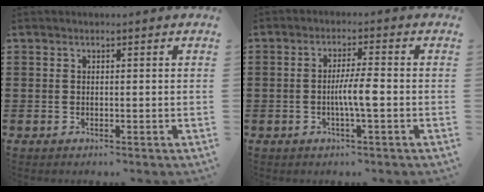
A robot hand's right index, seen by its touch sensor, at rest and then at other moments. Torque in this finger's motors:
{"motor_torque": [1.02, -0.71, 0.27, 0.12]}